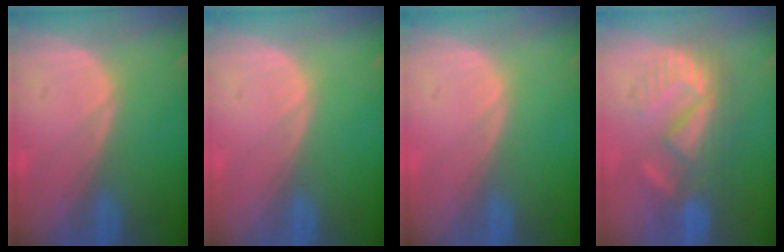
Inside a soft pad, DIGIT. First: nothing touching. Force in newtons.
{"total": 0.0}
{"total": 0.0}
{"total": 8.5, "press": 8.3, "slide": 1.8}